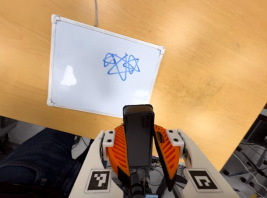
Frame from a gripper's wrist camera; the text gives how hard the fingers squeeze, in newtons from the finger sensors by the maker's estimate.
{"total": 6.6, "left": 6.6, "right": 6.6}